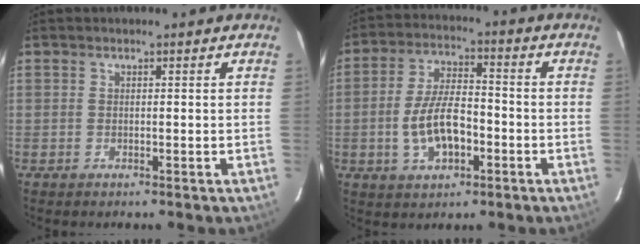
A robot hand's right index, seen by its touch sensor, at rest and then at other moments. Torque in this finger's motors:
{"motor_torque": [0.38, -0.23, 0.40, 0.08]}